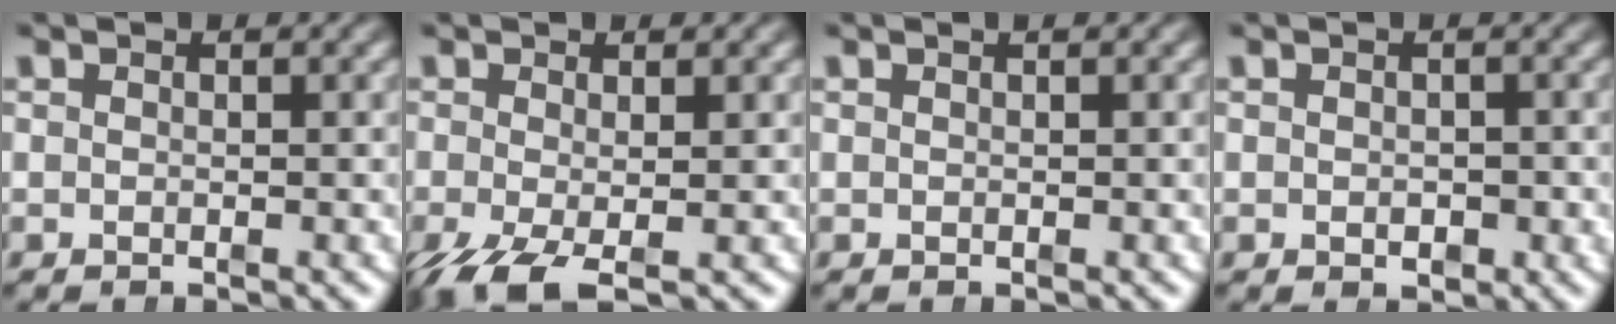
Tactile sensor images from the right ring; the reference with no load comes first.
{"total": 4.9, "force": [-3.3, 2.0, 3.1], "torque": [-0.077, -0.043, -0.029]}
{"total": 0.6, "force": [0.3, -0.5, 0.2], "torque": [0.002, 0.004, 0.004]}
{"total": 1.2, "force": [-0.4, 0.8, 0.9], "torque": [-0.012, -0.011, 0.001]}